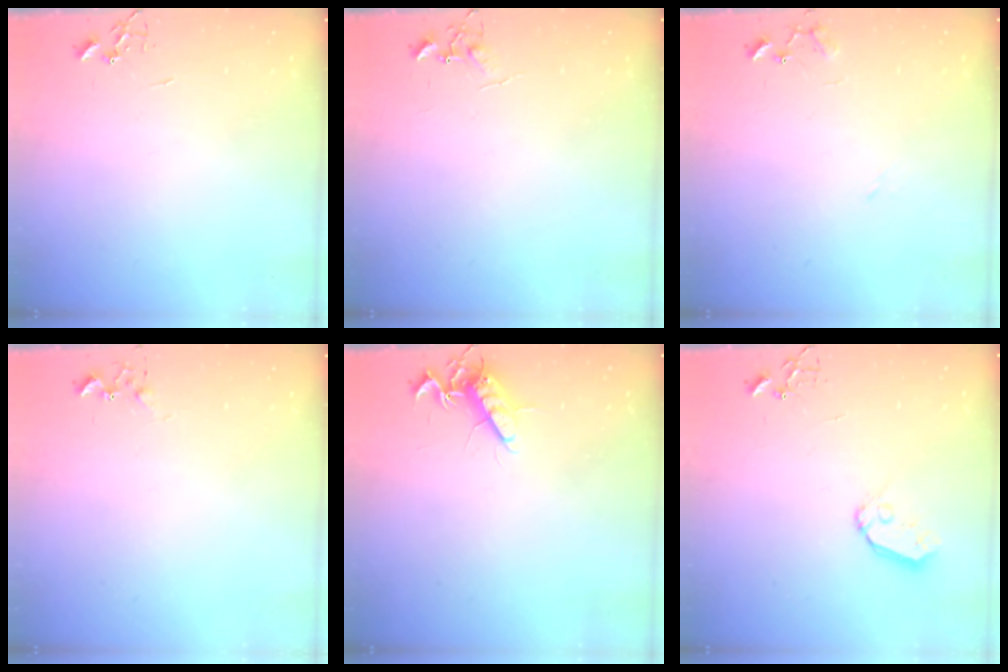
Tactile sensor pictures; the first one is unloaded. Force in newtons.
{"total": 5.2, "press": 5.2, "slide": 0.6}
{"total": 9.5, "press": 9.5, "slide": 0.7}
{"total": 5.2, "press": 5.2, "slide": 0.6}
{"total": 11.1, "press": 11.1, "slide": 0.3}
{"total": 6.9, "press": 6.9, "slide": 0.5}